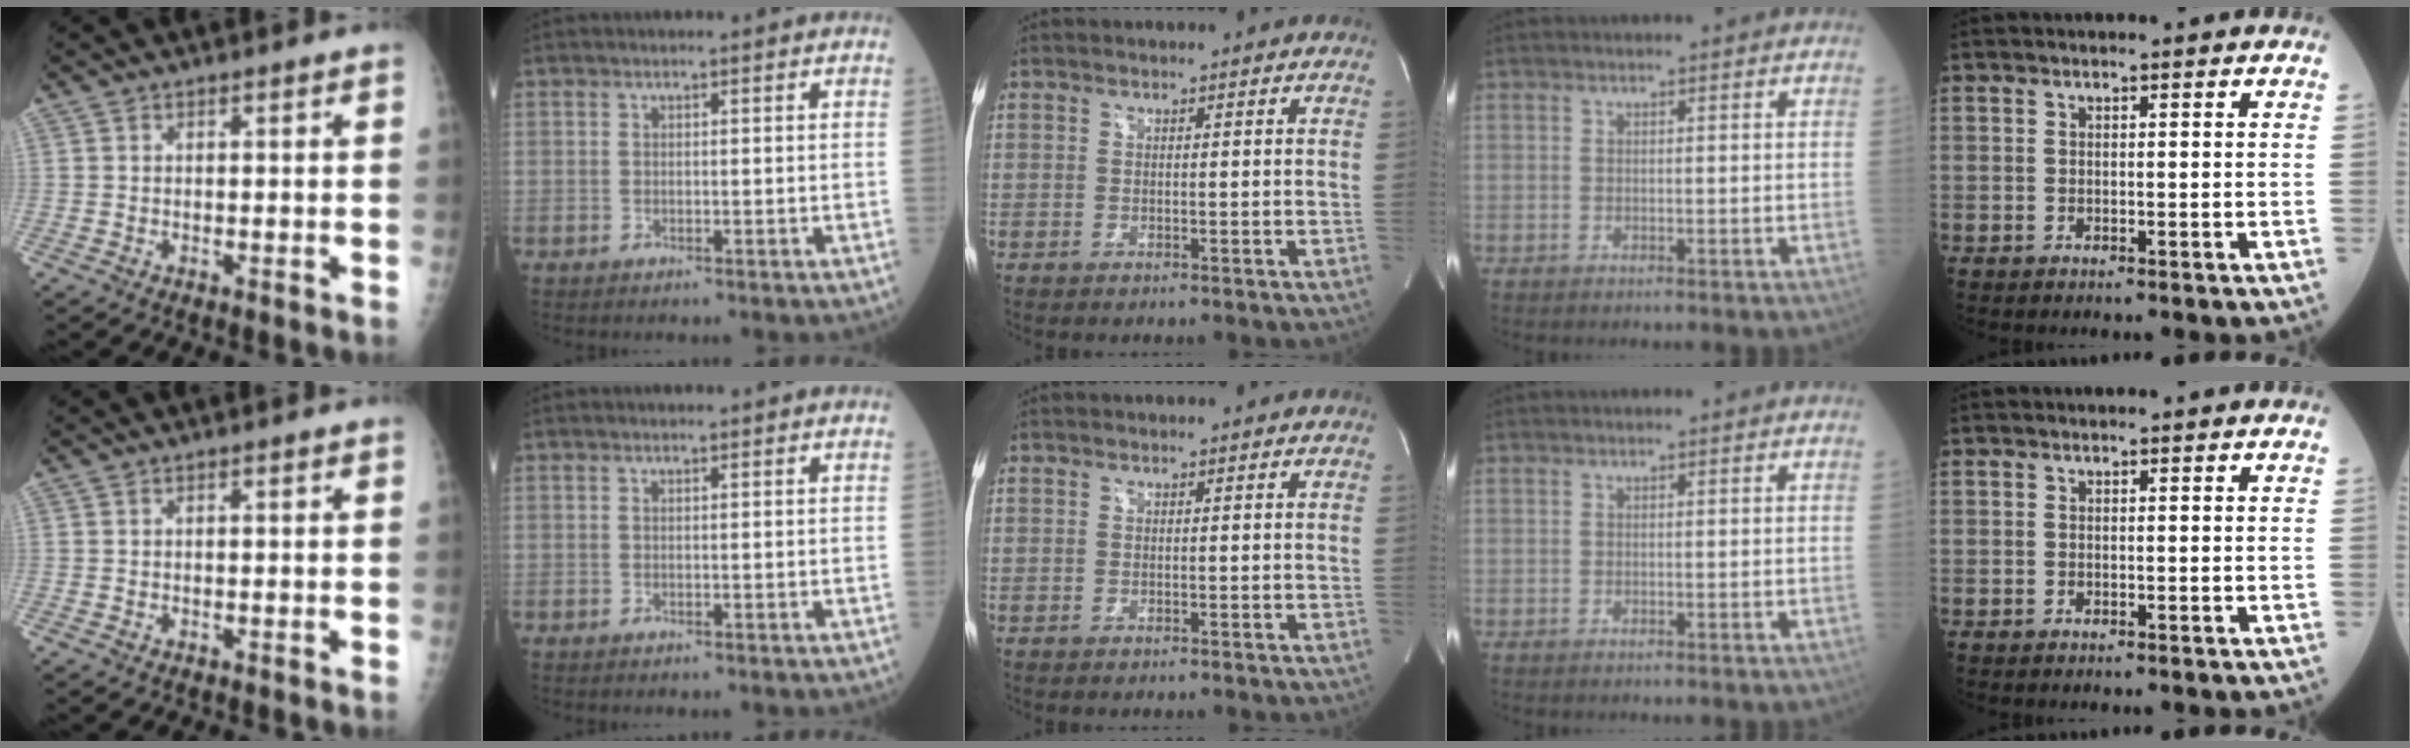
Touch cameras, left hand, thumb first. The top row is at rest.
{}